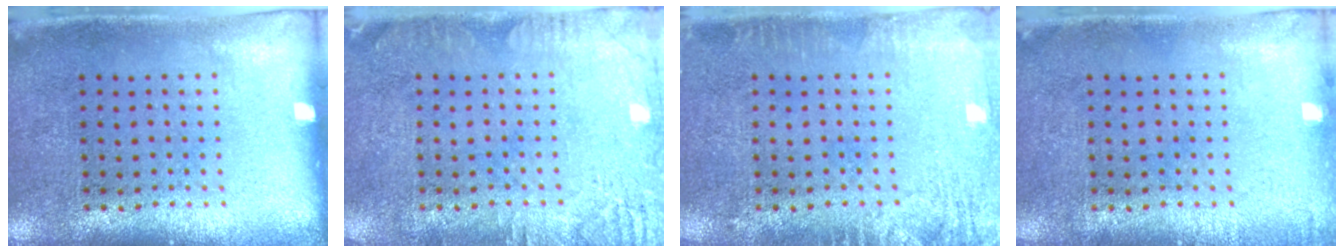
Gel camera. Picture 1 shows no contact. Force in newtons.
{"total": 2.6, "press": 2.5, "slide": 0.4}
{"total": 2.5, "press": 2.5, "slide": 0.4}
{"total": 0.6, "press": 0.6, "slide": 0.1}